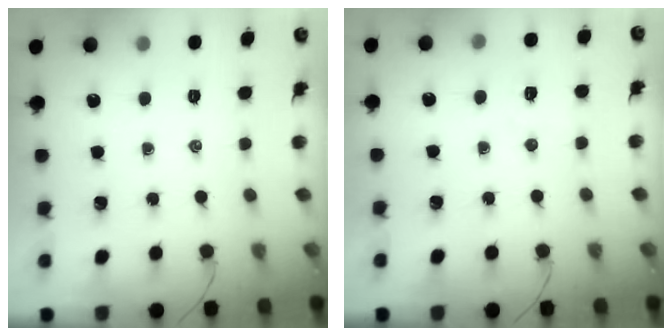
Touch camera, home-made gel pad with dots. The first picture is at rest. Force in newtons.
{"total": 3.6, "press": 3.5, "slide": 0.8}